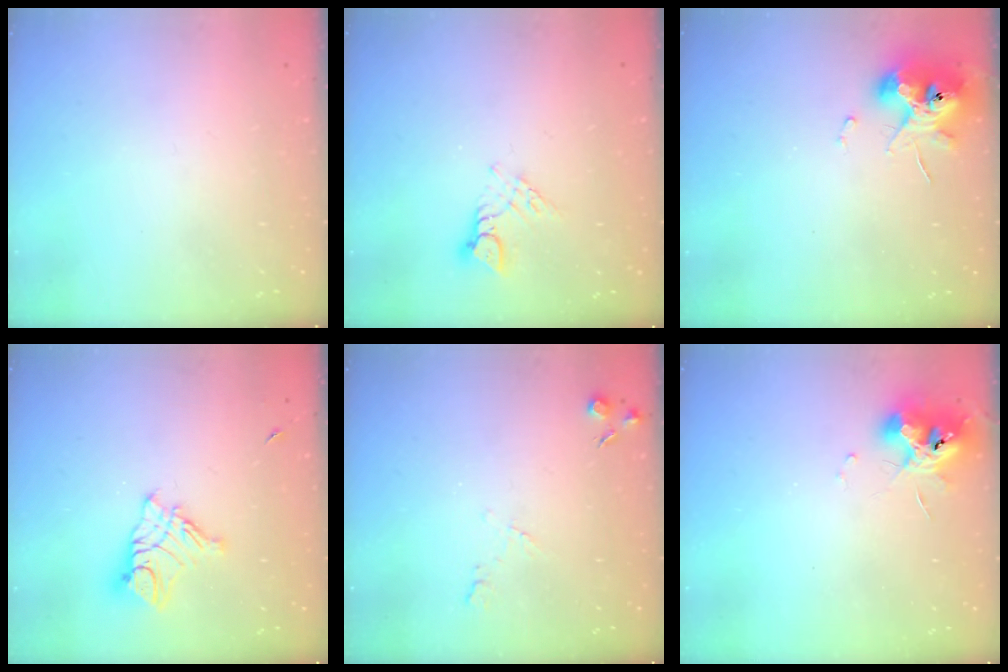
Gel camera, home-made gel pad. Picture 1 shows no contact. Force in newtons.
{"total": 6.7, "press": 6.6, "slide": 0.5}
{"total": 10.8, "press": 10.7, "slide": 1.5}
{"total": 10.3, "press": 10.3, "slide": 0.9}
{"total": 5.0, "press": 5.0, "slide": 0.8}
{"total": 10.9, "press": 10.9, "slide": 0.8}